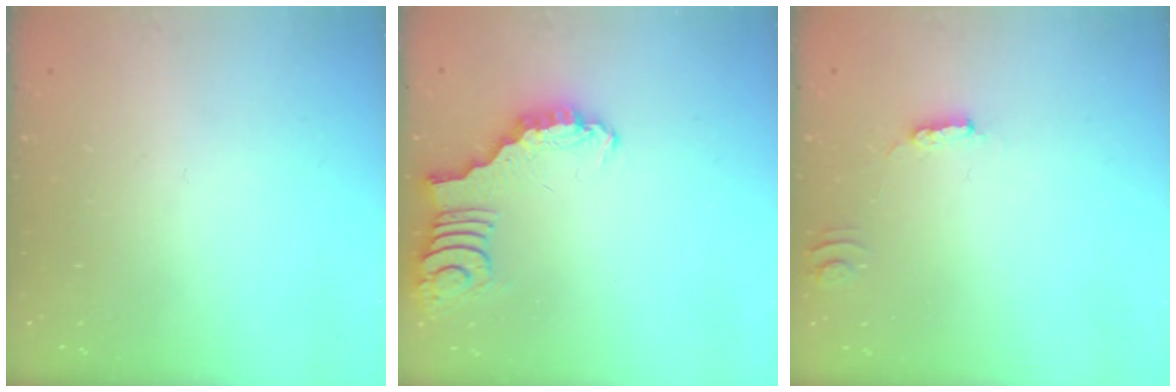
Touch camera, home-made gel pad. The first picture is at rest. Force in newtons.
{"total": 2.2, "press": 2.2, "slide": 0.0}
{"total": 3.5, "press": 3.5, "slide": 0.4}